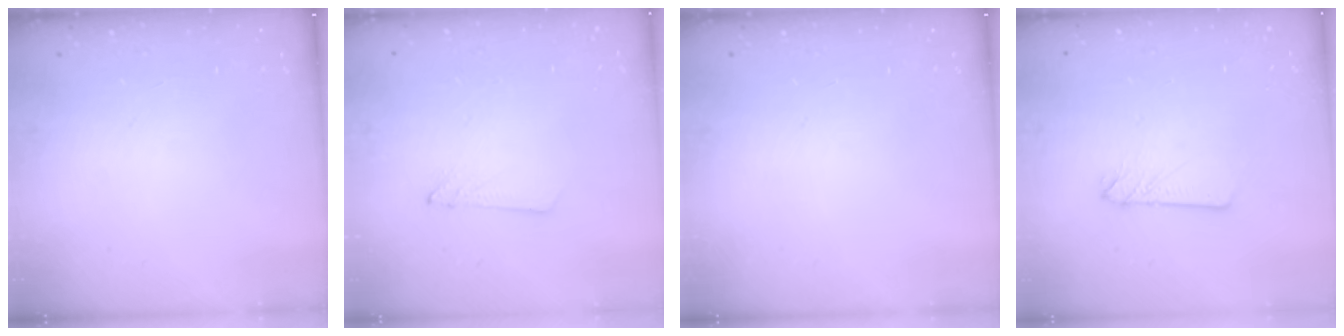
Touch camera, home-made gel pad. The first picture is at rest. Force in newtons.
{"total": 1.5, "press": 1.5, "slide": 0.1}
{"total": 0.0}
{"total": 2.3, "press": 2.3, "slide": 0.2}